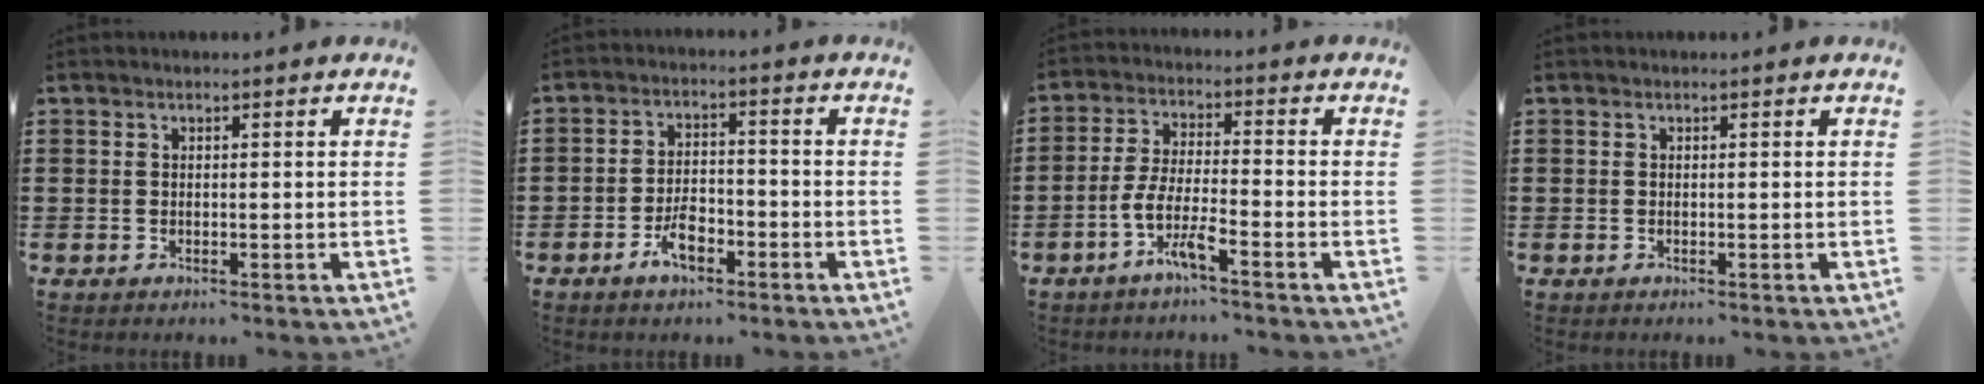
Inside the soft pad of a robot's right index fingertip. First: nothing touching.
{"total": 4.9, "force": [-2.7, 2.4, 3.3], "torque": [-0.068, 0.004, -0.052]}
{"total": 6.1, "force": [-3.8, 0.7, 4.7], "torque": [-0.122, -0.013, -0.081]}
{"total": 0.0}